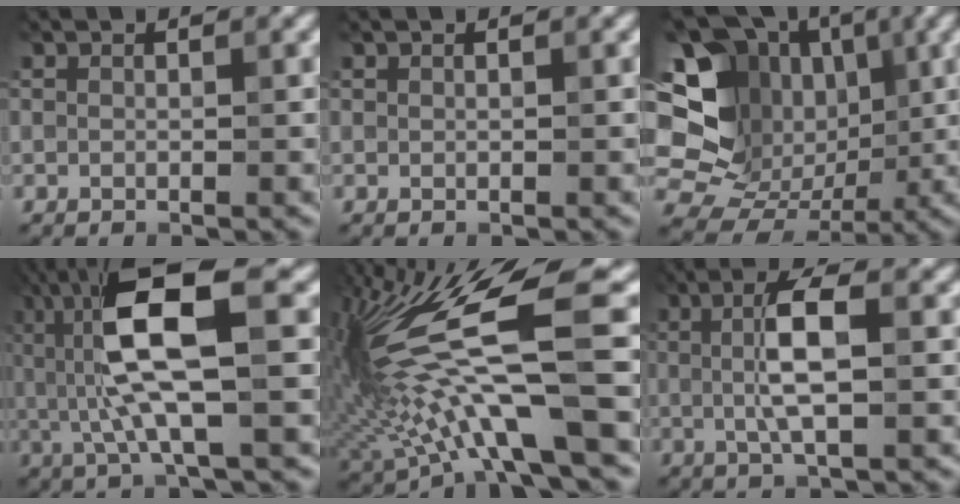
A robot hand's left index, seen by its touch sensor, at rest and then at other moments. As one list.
[{"total": 0.0}, {"total": 17.9, "force": [4.5, 14.8, 9.1], "torque": [-0.193, 0.058, 0.063]}, {"total": 9.8, "force": [1.6, 2.5, 9.3], "torque": [-0.189, 0.004, 0.031]}, {"total": 13.9, "force": [0.8, 3.8, 13.4], "torque": [-0.268, -0.003, 0.021]}, {"total": 4.9, "force": [0.4, 1.2, 4.8], "torque": [-0.093, 0.006, 0.005]}]